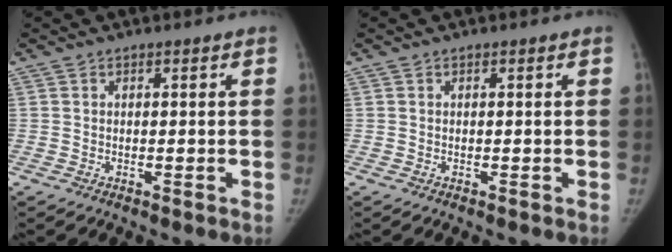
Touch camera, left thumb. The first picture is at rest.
{"total": 0.0}